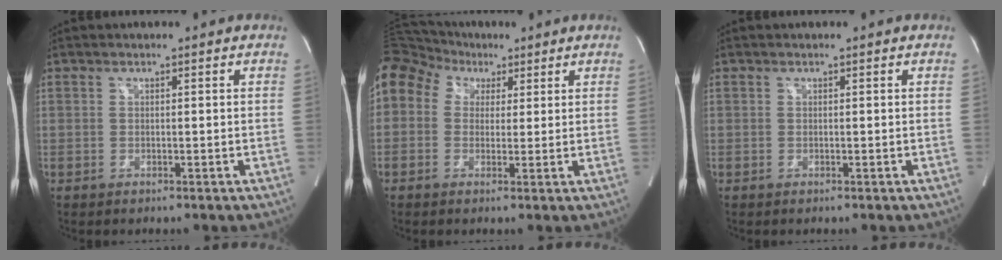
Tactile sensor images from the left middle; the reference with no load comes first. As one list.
[{"total": 15.9, "force": [6.9, 12.6, 6.8], "torque": [-0.212, 0.098, 0.133]}, {"total": 0.0}]